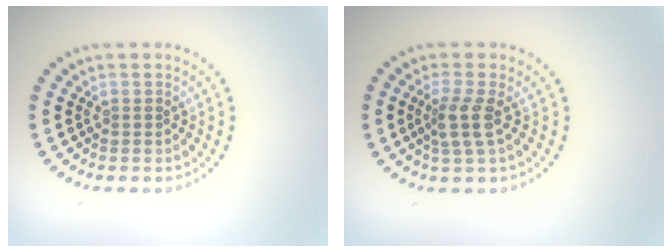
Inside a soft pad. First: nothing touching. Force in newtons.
{"total": 2.4, "press": 2.0, "slide": 1.4}